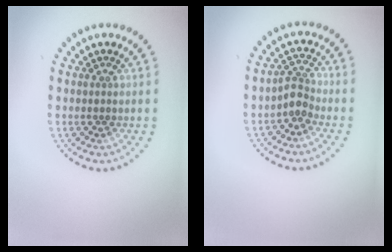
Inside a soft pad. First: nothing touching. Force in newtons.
{"total": 2.1, "press": 1.6, "slide": 1.3}